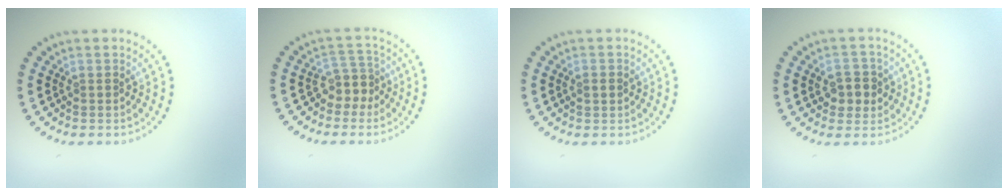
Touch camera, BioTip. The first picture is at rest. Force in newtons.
{"total": 2.6, "press": 2.0, "slide": 1.7}
{"total": 1.3, "press": 1.3, "slide": 0.2}
{"total": 2.8, "press": 2.8, "slide": 0.4}